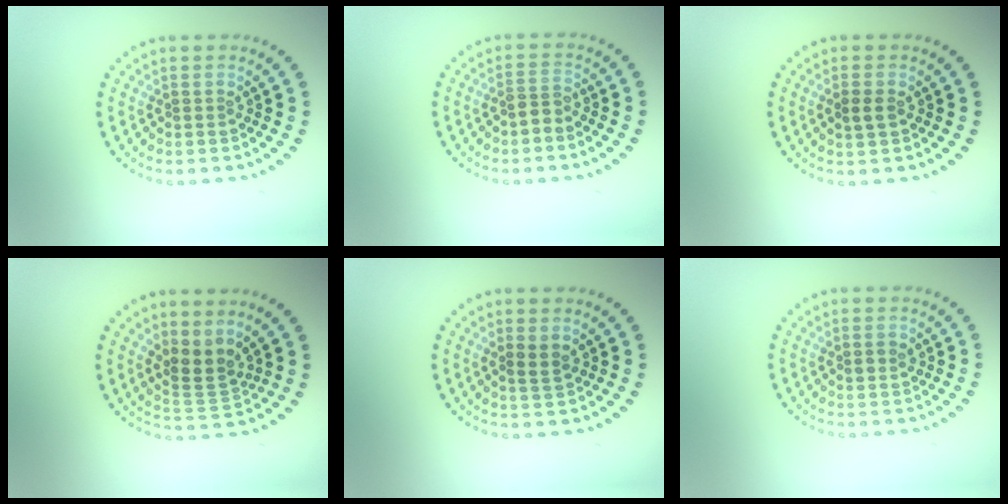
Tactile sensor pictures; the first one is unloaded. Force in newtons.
{"total": 1.9, "press": 1.5, "slide": 1.2}
{"total": 1.5, "press": 1.5, "slide": 0.1}
{"total": 2.9, "press": 2.1, "slide": 2.0}
{"total": 0.9, "press": 0.8, "slide": 0.4}
{"total": 1.0, "press": 1.0, "slide": 0.1}